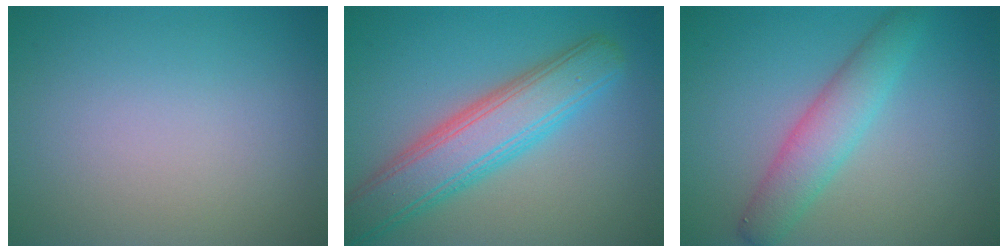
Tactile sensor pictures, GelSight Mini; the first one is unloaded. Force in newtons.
{"total": 6.8, "press": 6.8, "slide": 0.1}
{"total": 3.8, "press": 3.8, "slide": 0.1}